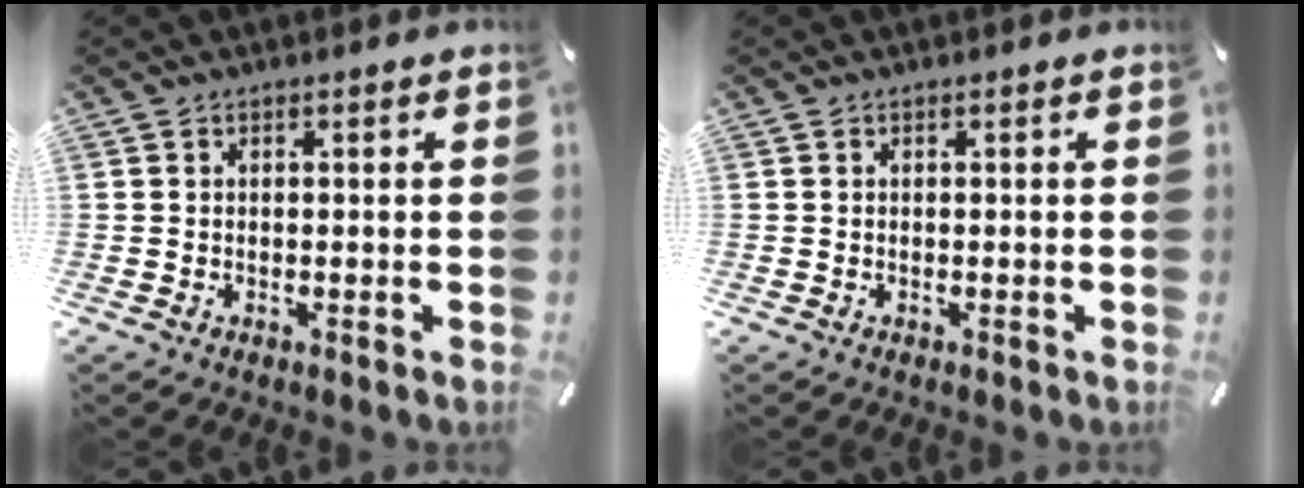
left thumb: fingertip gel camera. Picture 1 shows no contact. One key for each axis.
{"total": 0.0}